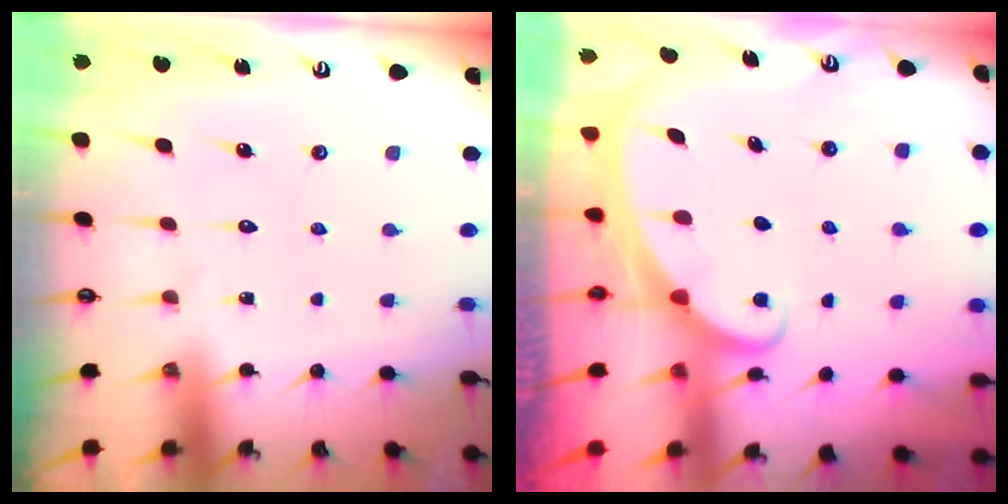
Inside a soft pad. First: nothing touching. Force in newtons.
{"total": 1.9, "press": 1.9, "slide": 0.1}